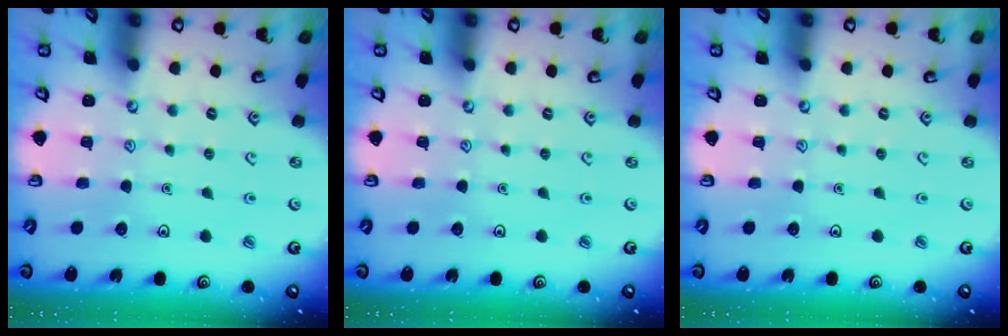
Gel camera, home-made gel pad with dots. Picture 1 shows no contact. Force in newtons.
{"total": 0.0}
{"total": 0.0}